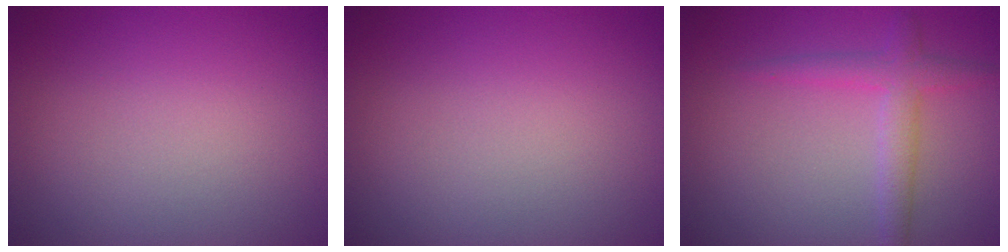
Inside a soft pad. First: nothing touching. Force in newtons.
{"total": 0.0}
{"total": 2.5, "press": 2.5, "slide": 0.1}